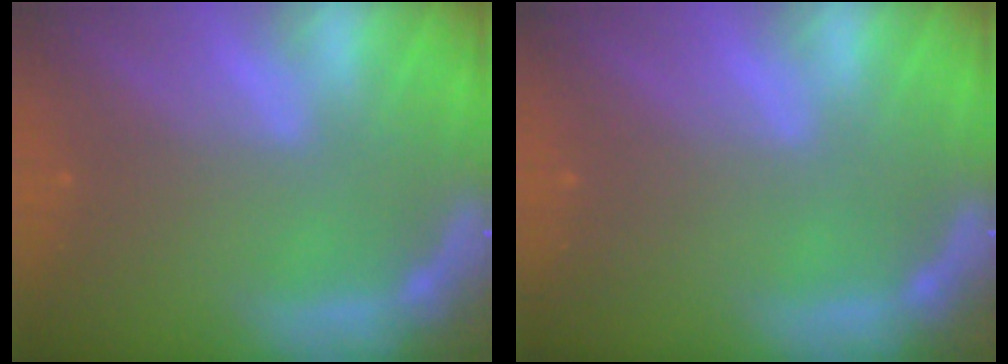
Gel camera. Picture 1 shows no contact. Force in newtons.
{"total": 0.0}